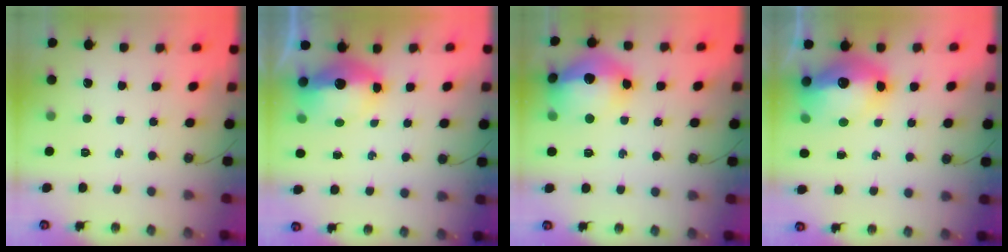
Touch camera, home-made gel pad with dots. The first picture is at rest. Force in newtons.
{"total": 12.1, "press": 12.0, "slide": 1.6}
{"total": 18.8, "press": 18.8, "slide": 1.5}
{"total": 16.1, "press": 16.1, "slide": 1.5}